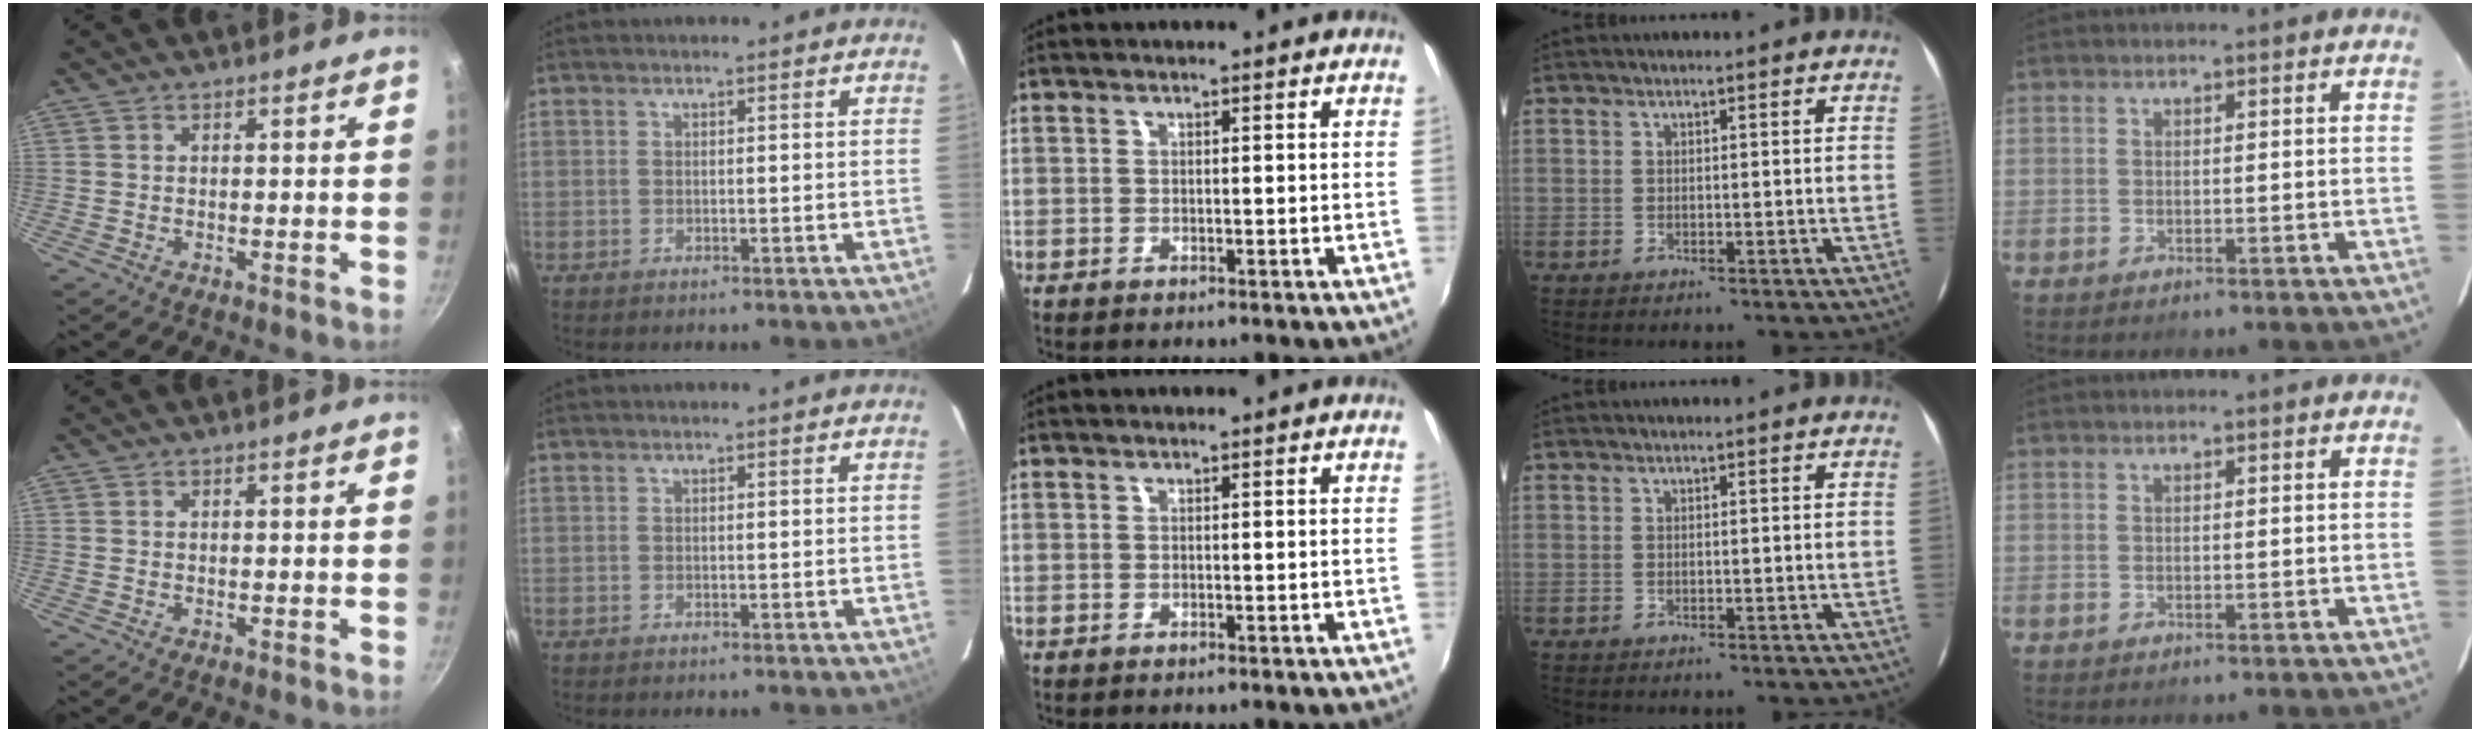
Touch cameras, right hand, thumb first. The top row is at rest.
{}